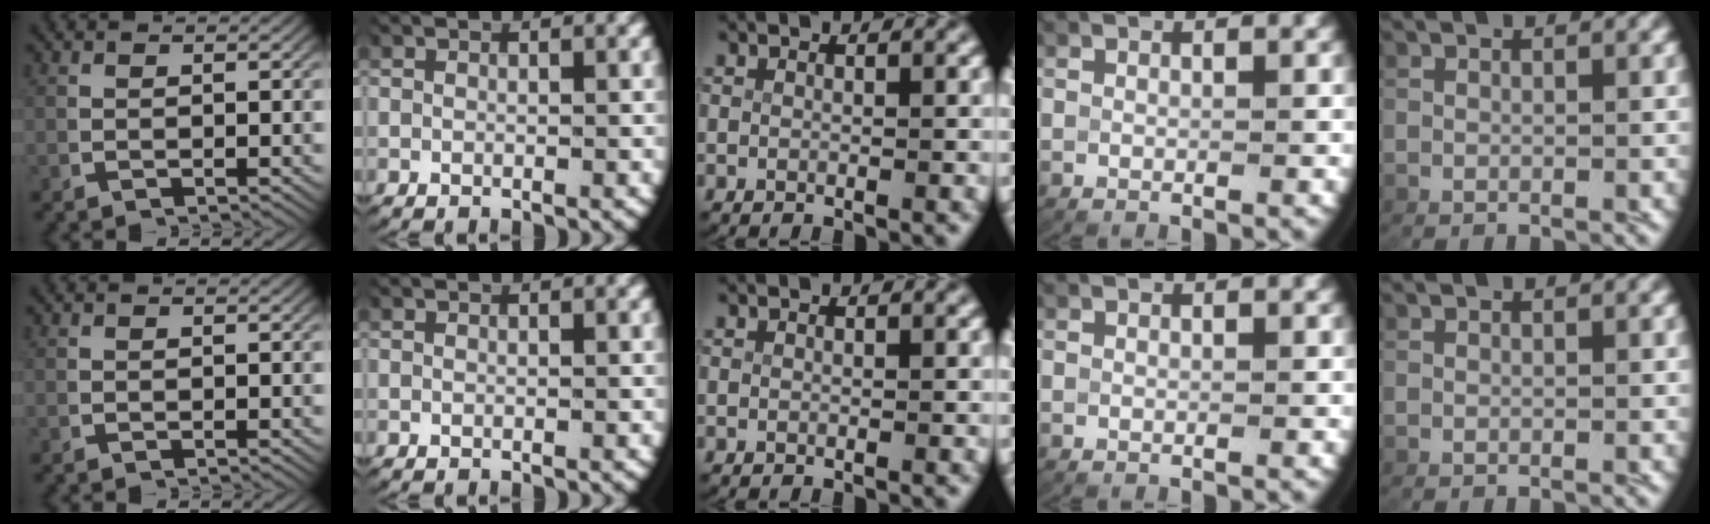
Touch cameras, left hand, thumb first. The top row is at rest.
{}